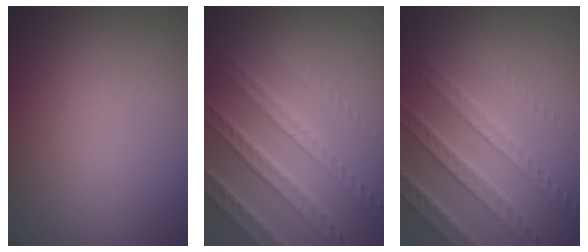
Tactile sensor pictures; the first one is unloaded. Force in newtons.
{"total": 6.9, "press": 5.3, "slide": 4.4}
{"total": 6.1, "press": 4.9, "slide": 3.5}